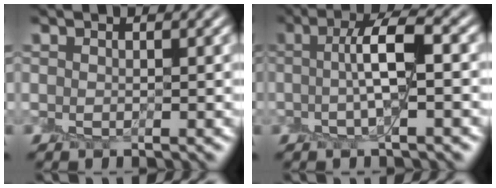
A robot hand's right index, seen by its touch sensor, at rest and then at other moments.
{"total": 4.4, "force": [0.0, 0.6, 4.3], "torque": [-0.082, 0.016, -0.008]}